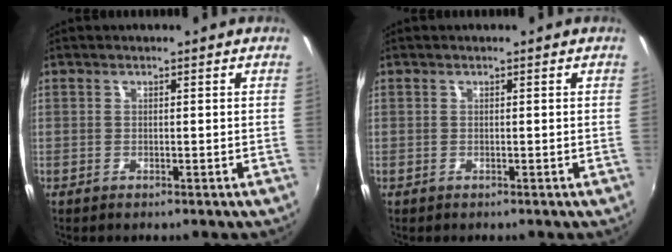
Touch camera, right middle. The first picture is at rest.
{"total": 0.0}